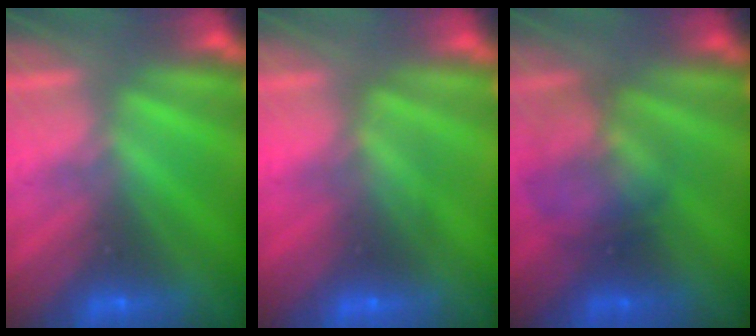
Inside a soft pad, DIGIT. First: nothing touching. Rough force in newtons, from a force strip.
{"total": 2.6}
{"total": 2.3}